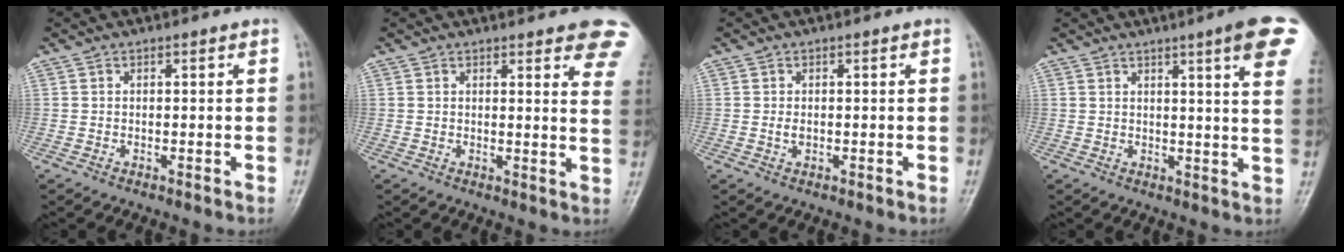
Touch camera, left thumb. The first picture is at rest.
{"total": 11.1, "force": [7.6, 2.8, 7.7], "torque": [-0.059, -0.030, 0.071]}
{"total": 1.1, "force": [-0.1, 0.7, 0.8], "torque": [-0.014, 0.002, -0.002]}
{"total": 12.4, "force": [6.6, 1.1, 10.5], "torque": [-0.118, -0.021, 0.069]}